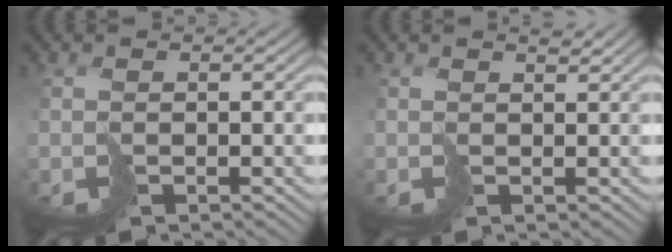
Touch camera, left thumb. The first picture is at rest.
{"total": 1.2, "force": [0.9, 0.3, 0.7], "torque": [-0.012, 0.001, 0.017]}